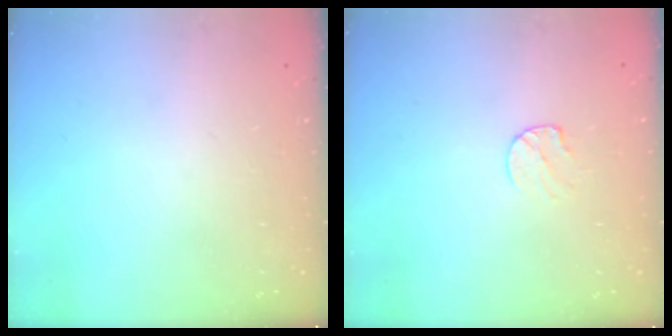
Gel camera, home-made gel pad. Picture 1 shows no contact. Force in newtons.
{"total": 6.1, "press": 6.0, "slide": 0.6}